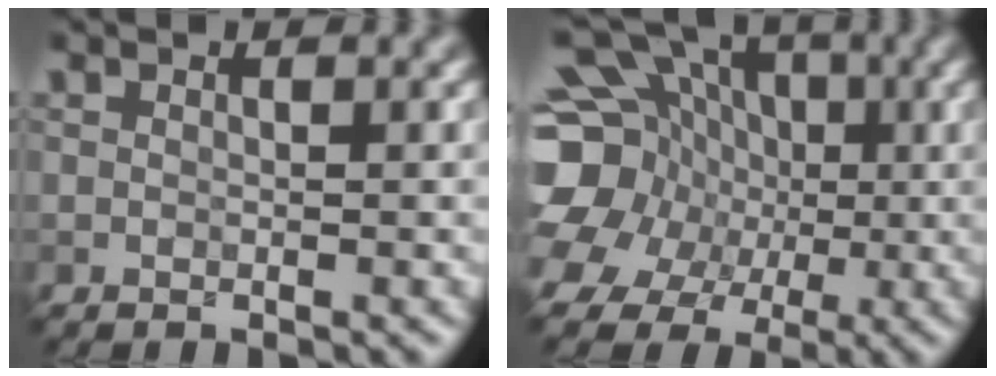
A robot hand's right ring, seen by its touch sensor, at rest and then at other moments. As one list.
[{"total": 17.8, "force": [-0.2, 15.9, 8.0], "torque": [-0.184, 0.017, -0.028]}]